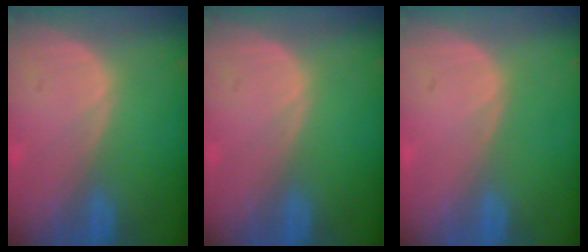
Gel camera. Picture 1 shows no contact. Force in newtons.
{"total": 0.0}
{"total": 0.0}